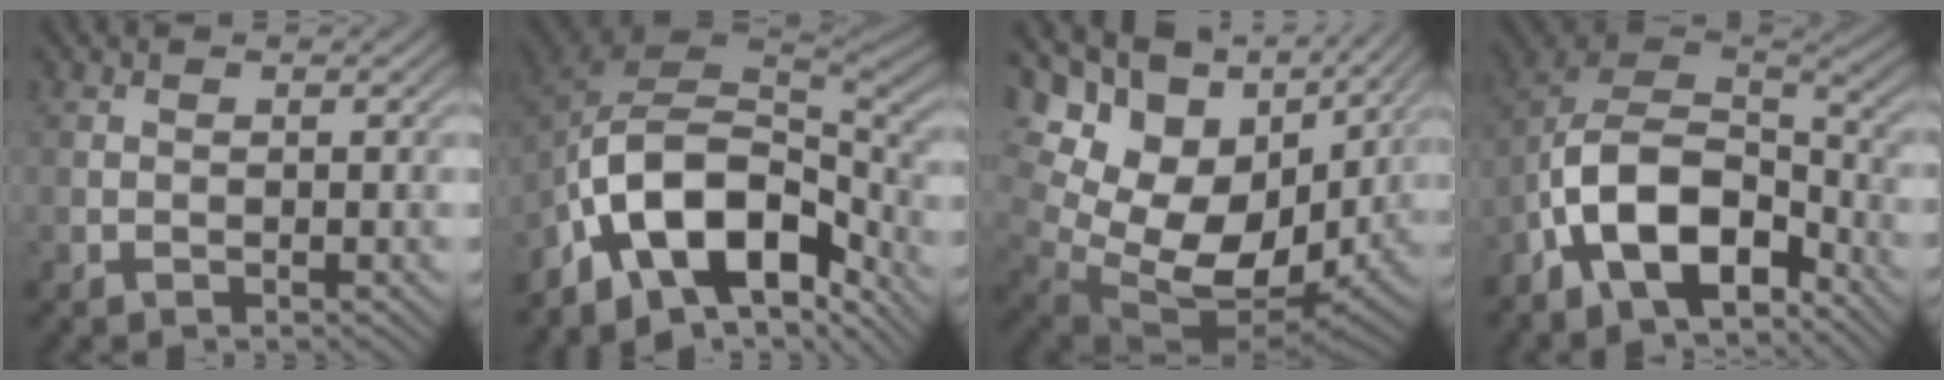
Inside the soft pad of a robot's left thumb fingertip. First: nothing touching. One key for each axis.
{"total": 16.1, "fx": -7.9, "fy": 8.6, "fz": 11.0, "tx": -0.239, "ty": -0.021, "tz": -0.141}
{"total": 20.2, "fx": 3.2, "fy": 13.7, "fz": 14.4, "tx": -0.273, "ty": -0.023, "tz": 0.102}
{"total": 13.9, "fx": -7.4, "fy": 7.2, "fz": 9.3, "tx": -0.188, "ty": -0.014, "tz": -0.155}